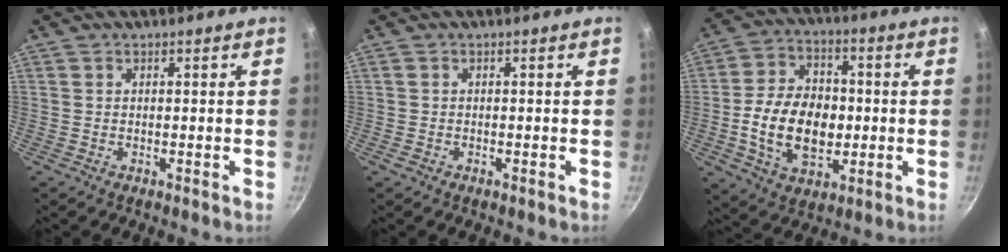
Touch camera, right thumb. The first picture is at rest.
{"total": 0.7, "force": [-0.4, 0.4, 0.4], "torque": [-0.008, 0.002, -0.010]}
{"total": 15.8, "force": [-1.9, 10.7, 11.5], "torque": [-0.173, 0.018, -0.033]}